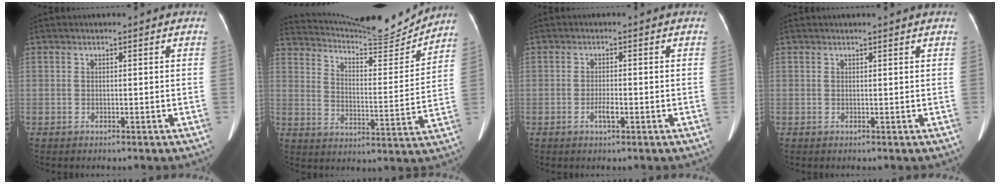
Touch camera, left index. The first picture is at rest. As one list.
[{"total": 16.5, "force": [16.0, 0.6, 4.0], "torque": [-0.080, -0.036, 0.231]}, {"total": 2.0, "force": [-1.0, 0.4, 1.7], "torque": [-0.032, -0.001, -0.017]}, {"total": 1.8, "force": [1.6, -0.1, 0.7], "torque": [-0.011, 0.011, 0.018]}]